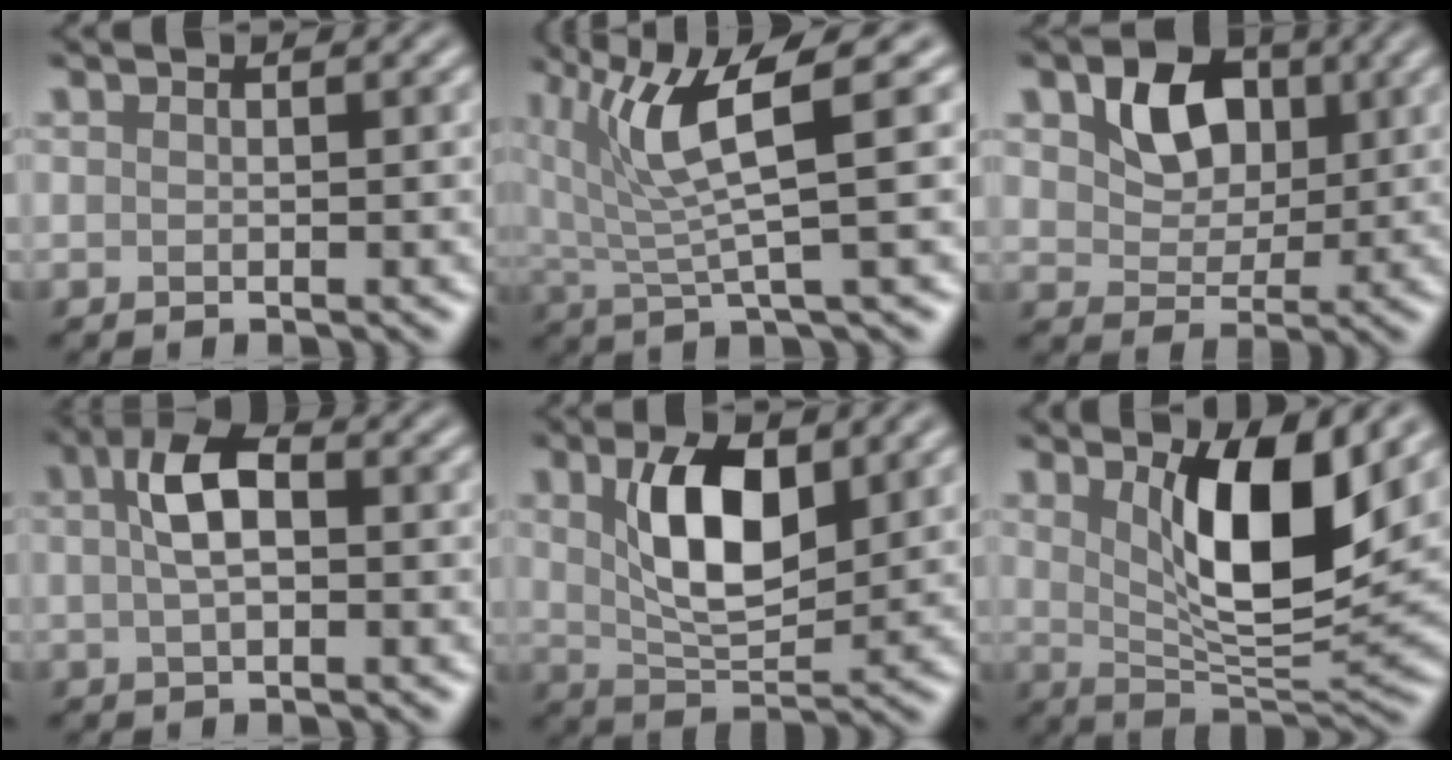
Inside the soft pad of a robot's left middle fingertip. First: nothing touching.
{"total": 6.4, "force": [2.8, 1.3, 5.7], "torque": [-0.116, 0.005, 0.049]}
{"total": 5.1, "force": [1.9, 3.7, 3.0], "torque": [-0.062, 0.000, 0.023]}
{"total": 3.9, "force": [0.5, 1.9, 3.4], "torque": [-0.066, 0.009, 0.002]}
{"total": 6.8, "force": [2.2, 3.2, 5.7], "torque": [-0.112, 0.003, 0.041]}
{"total": 8.3, "force": [2.7, 2.5, 7.4], "torque": [-0.126, -0.016, 0.049]}